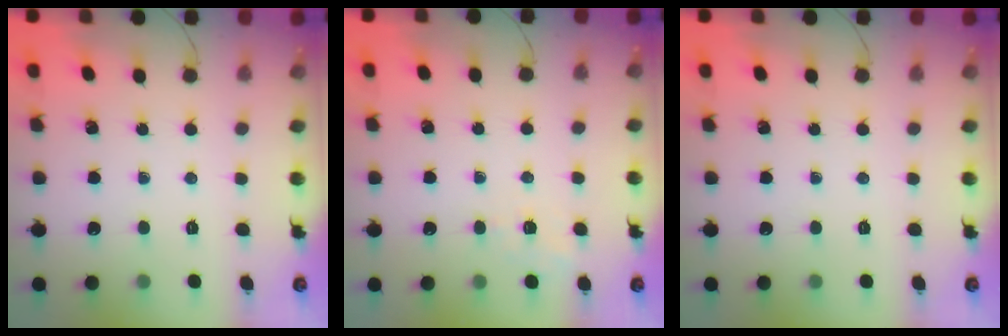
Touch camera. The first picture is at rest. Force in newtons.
{"total": 1.4, "press": 0.5, "slide": 1.3}
{"total": 0.0}